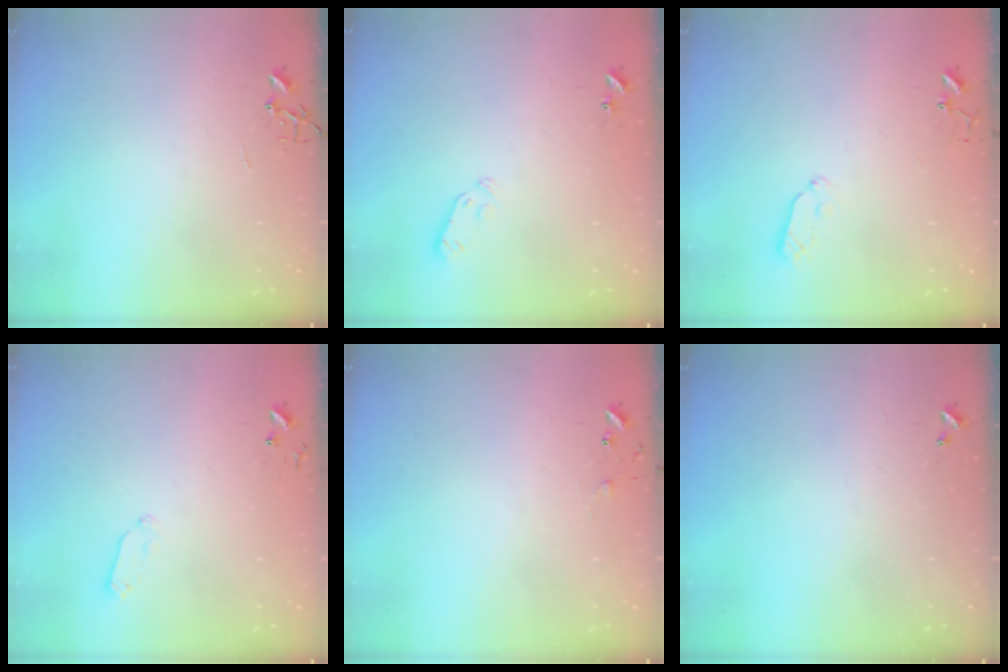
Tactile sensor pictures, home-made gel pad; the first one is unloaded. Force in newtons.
{"total": 3.0, "press": 2.9, "slide": 0.7}
{"total": 4.3, "press": 4.2, "slide": 0.7}
{"total": 5.1, "press": 5.0, "slide": 0.8}
{"total": 6.2, "press": 6.2, "slide": 0.5}
{"total": 0.0}